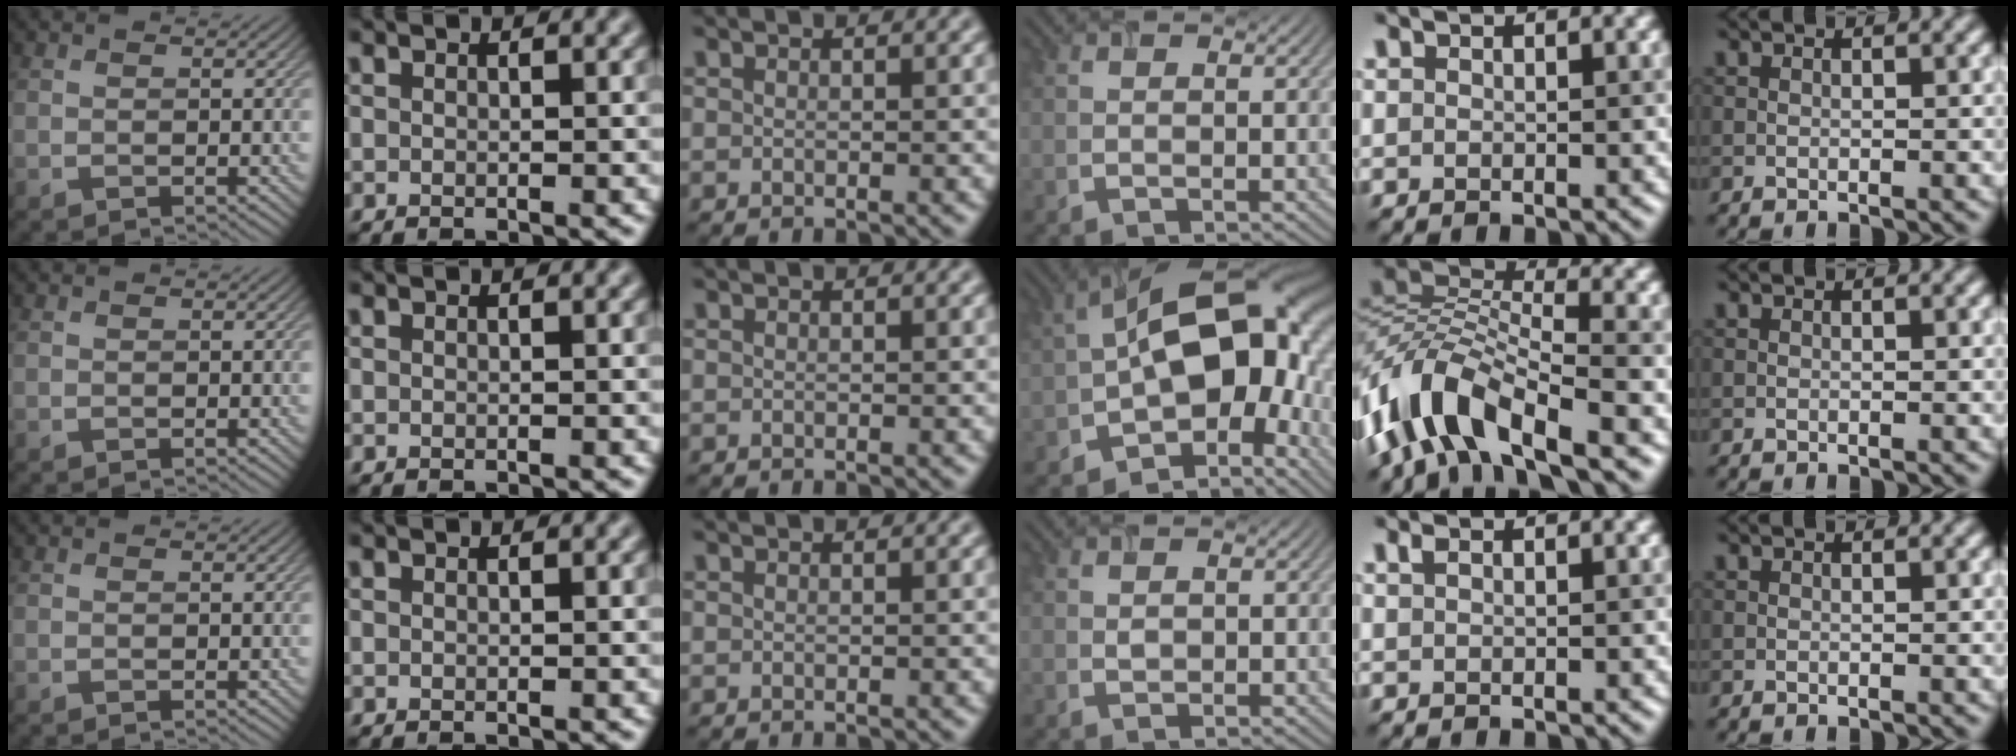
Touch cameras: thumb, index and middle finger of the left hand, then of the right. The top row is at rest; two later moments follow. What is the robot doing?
{"motion": "insert", "object": "airpods case & airpods"}